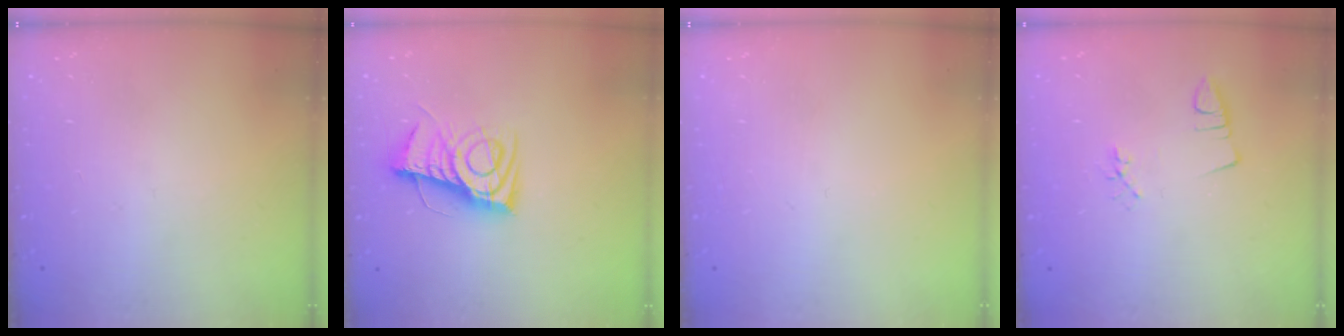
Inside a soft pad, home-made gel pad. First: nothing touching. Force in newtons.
{"total": 13.8, "press": 13.8, "slide": 0.4}
{"total": 0.0}
{"total": 2.2, "press": 1.7, "slide": 1.4}